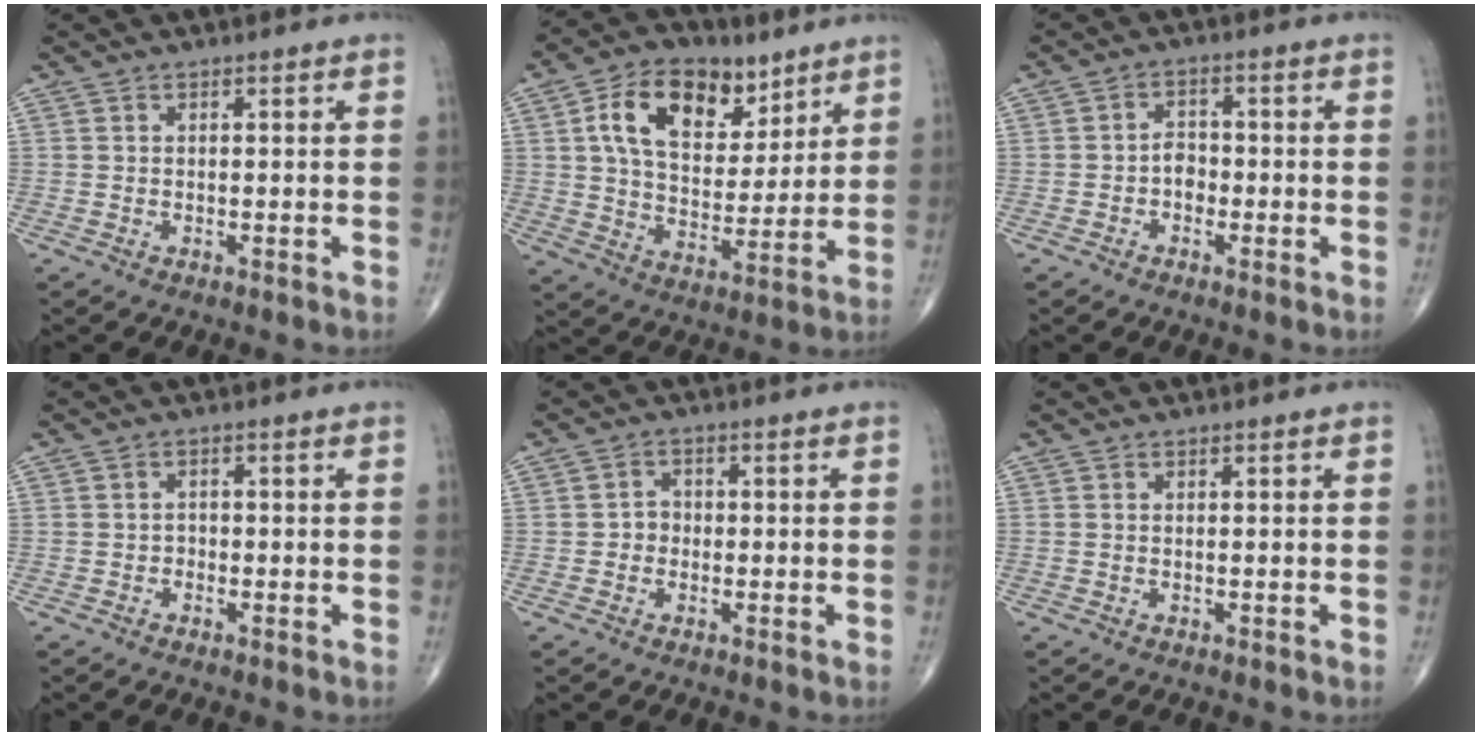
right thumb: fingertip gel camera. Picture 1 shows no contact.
{"total": 16.5, "force": [7.5, 10.3, 10.5], "torque": [-0.143, -0.023, 0.136]}
{"total": 3.1, "force": [-1.0, 2.3, 1.8], "torque": [-0.013, 0.013, -0.027]}
{"total": 1.2, "force": [-0.6, 1.0, 0.2], "torque": [0.007, 0.006, -0.014]}
{"total": 2.4, "force": [-0.5, 2.2, 0.9], "torque": [0.001, 0.009, -0.014]}
{"total": 0.0}